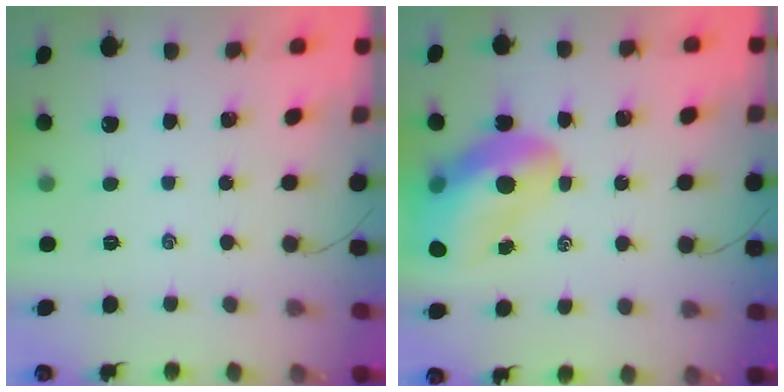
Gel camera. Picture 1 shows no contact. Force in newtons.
{"total": 16.0, "press": 15.3, "slide": 4.7}